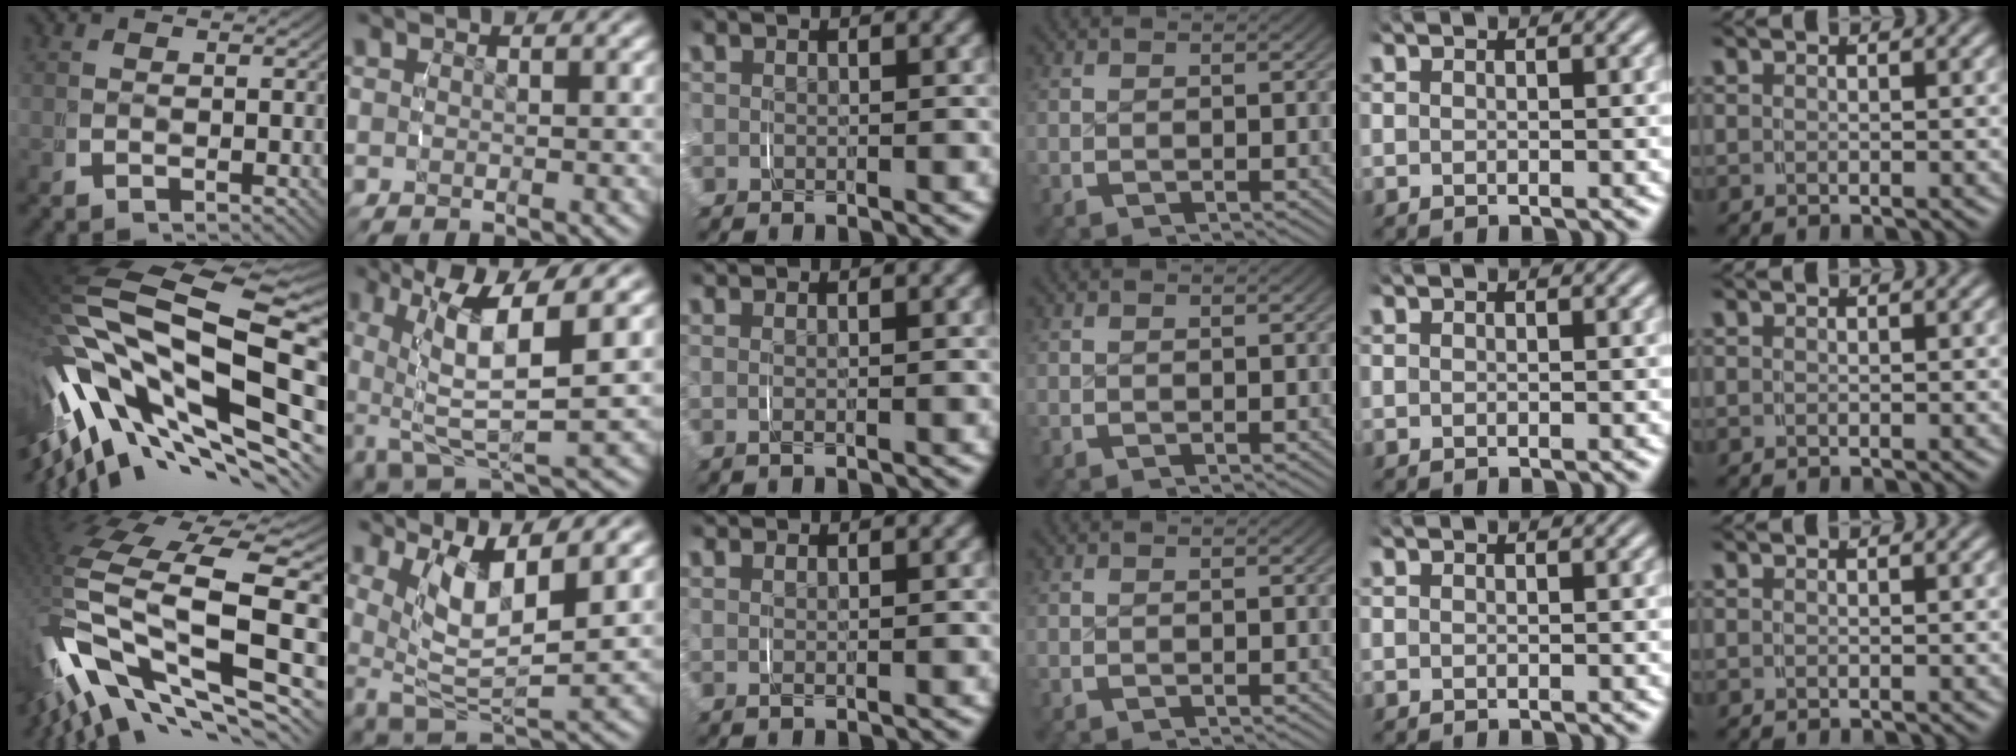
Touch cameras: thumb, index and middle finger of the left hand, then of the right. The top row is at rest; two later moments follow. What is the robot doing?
{"motion": "grasp_and_lifting", "object": "shoes"}